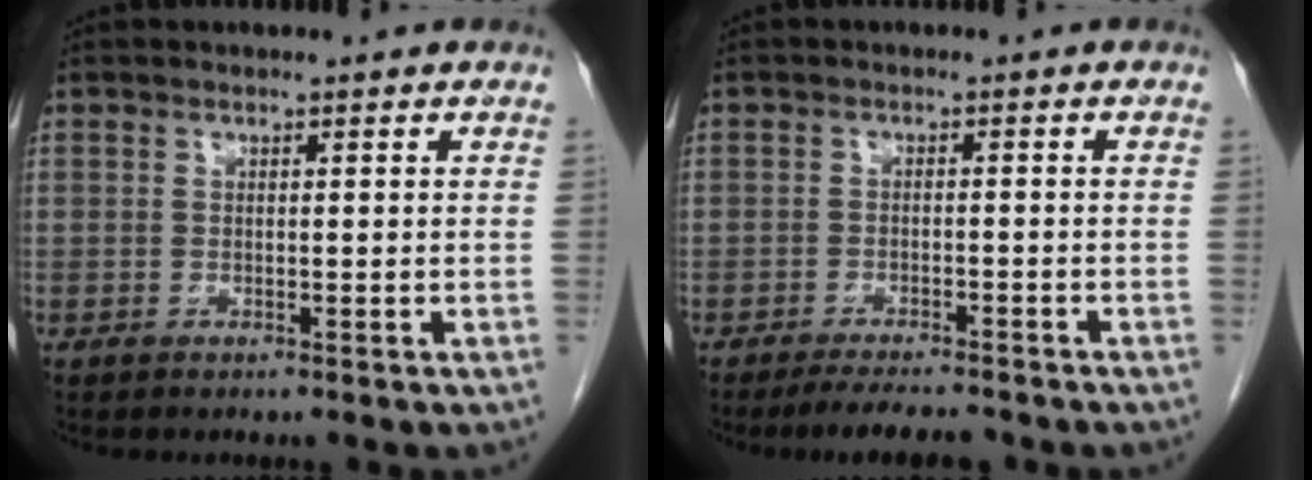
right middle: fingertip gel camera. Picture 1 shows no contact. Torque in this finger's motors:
{"motor_torque": [0.85, -0.58, 0.08, 0.11]}